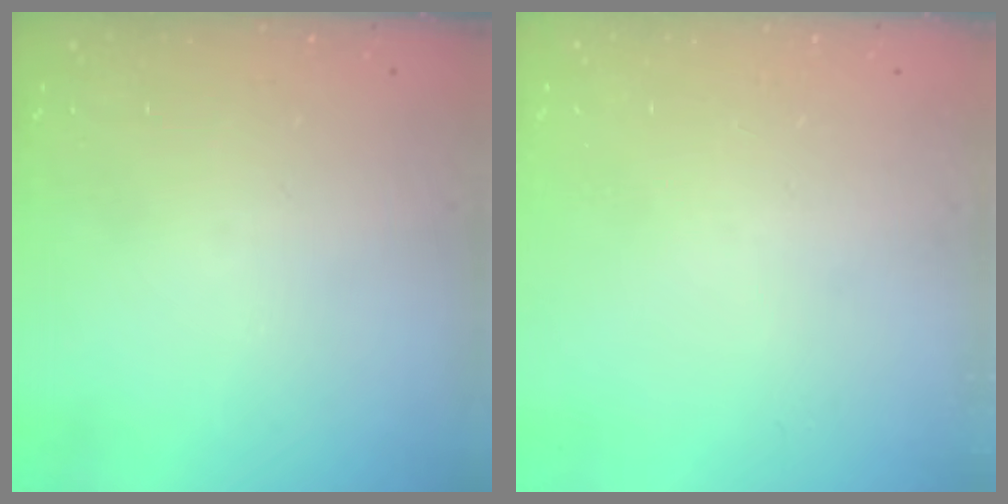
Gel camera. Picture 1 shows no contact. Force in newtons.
{"total": 0.0}